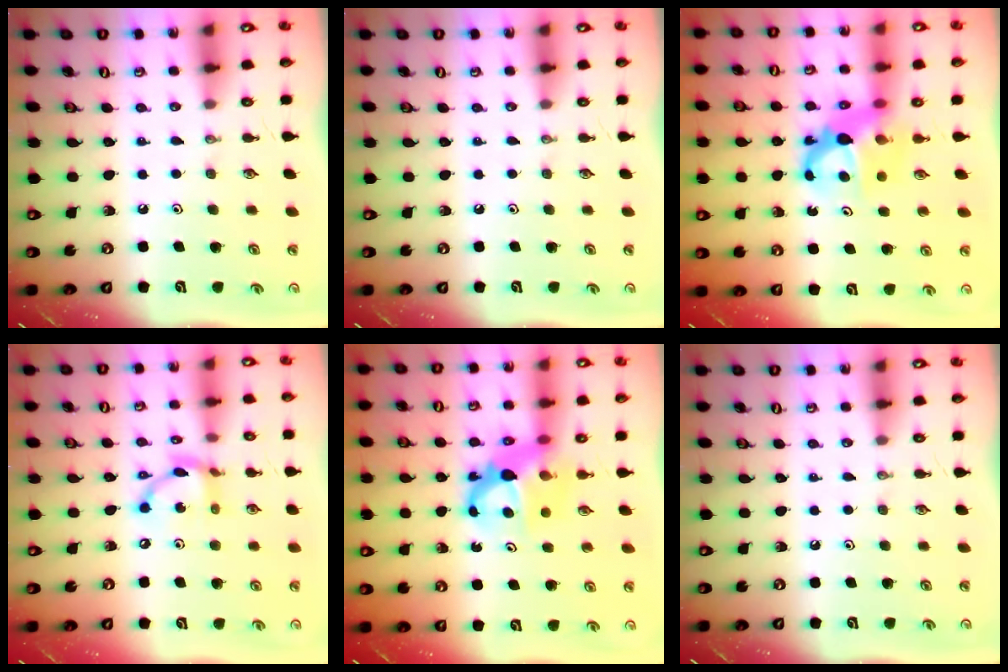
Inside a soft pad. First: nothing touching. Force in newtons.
{"total": 0.0}
{"total": 7.1, "press": 7.1, "slide": 0.5}
{"total": 11.0, "press": 11.0, "slide": 0.7}
{"total": 7.1, "press": 7.1, "slide": 0.5}
{"total": 0.0}